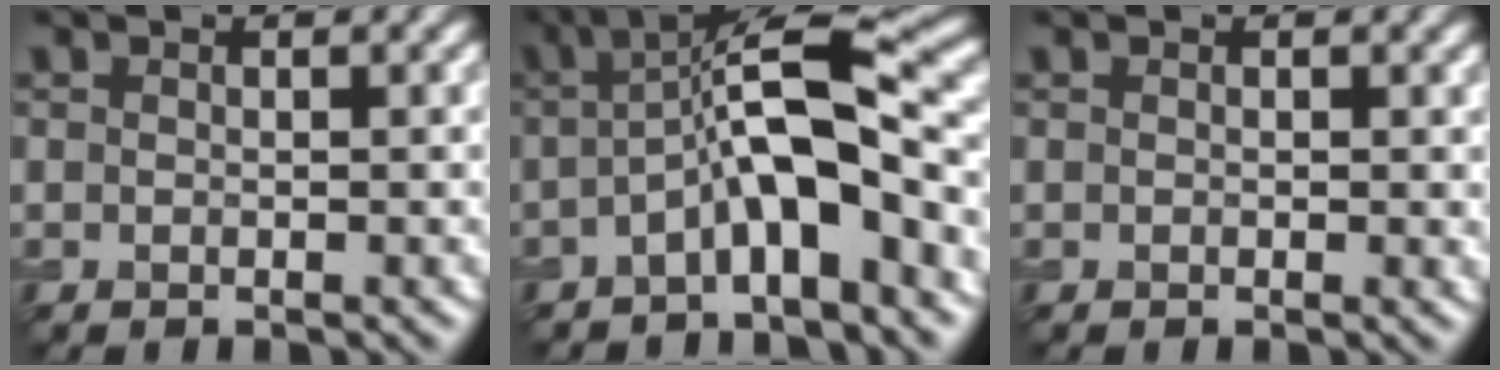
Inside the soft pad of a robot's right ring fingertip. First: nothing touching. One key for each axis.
{"total": 7.9, "fx": -1.5, "fy": 1.9, "fz": 7.6, "tx": -0.122, "ty": 0.024, "tz": -0.038}
{"total": 0.7, "fx": 0.2, "fy": 0.2, "fz": 0.6, "tx": -0.007, "ty": 0.002, "tz": 0.004}